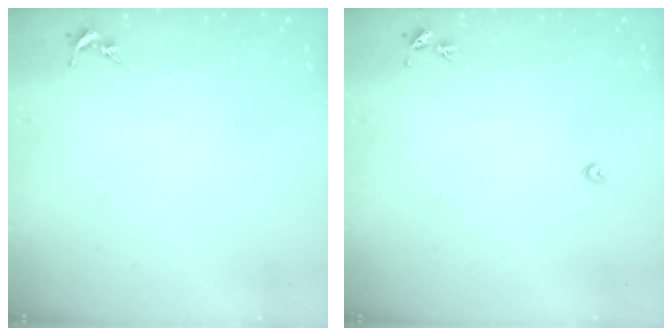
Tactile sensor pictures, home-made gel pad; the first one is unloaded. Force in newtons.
{"total": 2.2, "press": 2.2, "slide": 0.3}